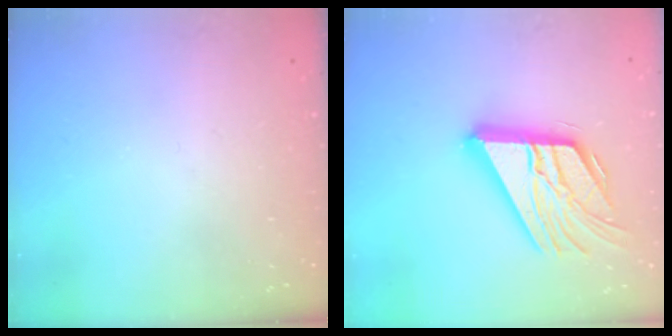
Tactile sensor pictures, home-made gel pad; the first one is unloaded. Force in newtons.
{"total": 21.7, "press": 21.6, "slide": 1.9}